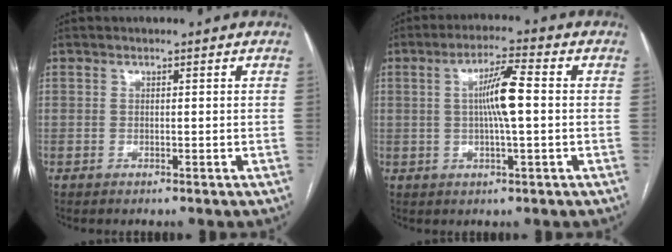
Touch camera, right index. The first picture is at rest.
{"total": 7.0, "force": [0.4, 0.4, 7.0], "torque": [-0.128, 0.006, 0.003]}